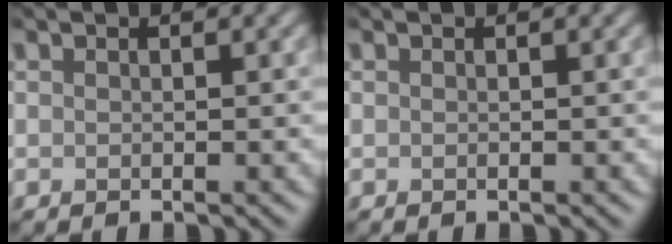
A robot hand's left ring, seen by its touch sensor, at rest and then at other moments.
{"total": 0.0}